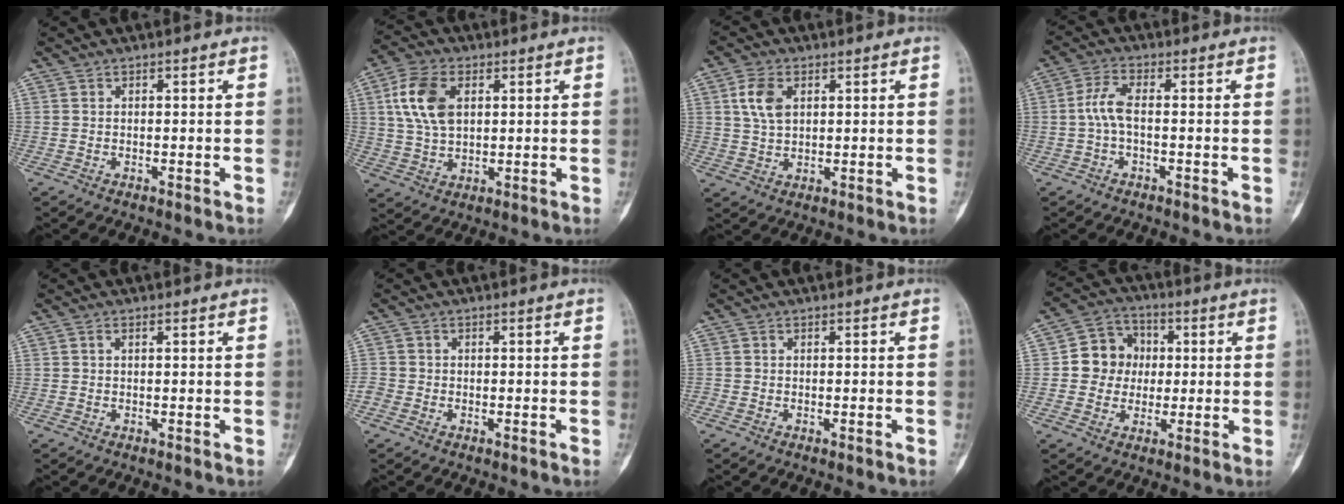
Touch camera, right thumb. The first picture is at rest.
{"total": 10.5, "force": [2.8, 6.5, 7.7], "torque": [-0.145, 0.004, 0.056]}
{"total": 6.0, "force": [2.0, 3.7, 4.3], "torque": [-0.078, -0.001, 0.039]}
{"total": 4.6, "force": [-0.5, 1.8, 4.2], "torque": [-0.094, 0.017, -0.014]}
{"total": 0.5, "force": [0.2, 0.2, 0.4], "torque": [-0.010, 0.003, 0.002]}
{"total": 2.0, "force": [-1.0, 1.7, 0.5], "torque": [-0.004, 0.008, -0.024]}
{"total": 0.5, "force": [-0.4, 0.2, 0.2], "torque": [0.002, 0.001, -0.007]}
{"total": 9.0, "force": [0.3, 8.3, 3.4], "torque": [-0.011, 0.017, -0.006]}